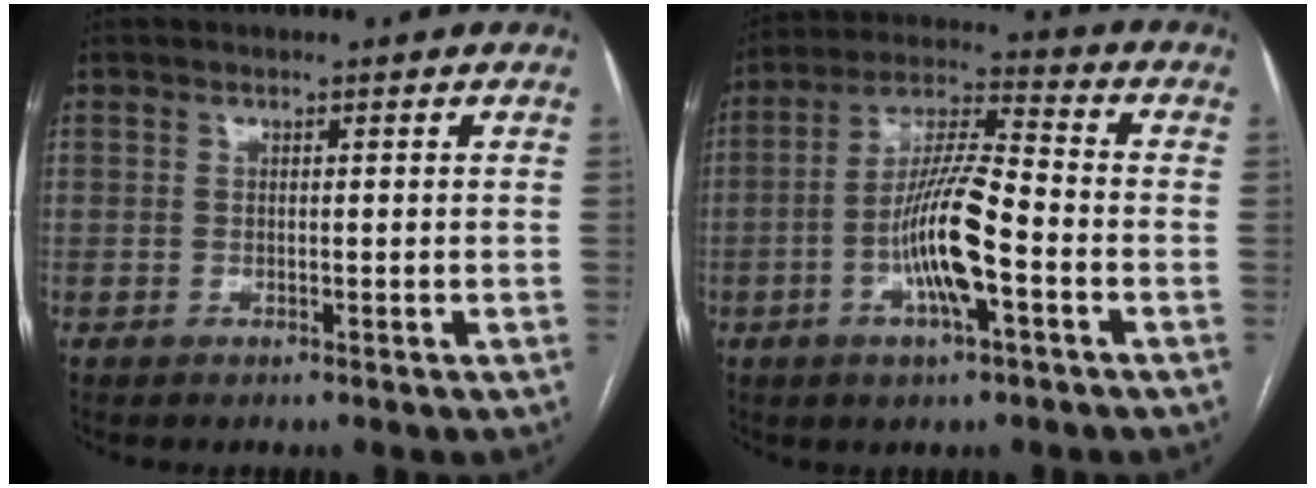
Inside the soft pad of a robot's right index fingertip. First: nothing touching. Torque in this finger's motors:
{"motor_torque": [2.14, 0.00, 0.38, 0.21]}